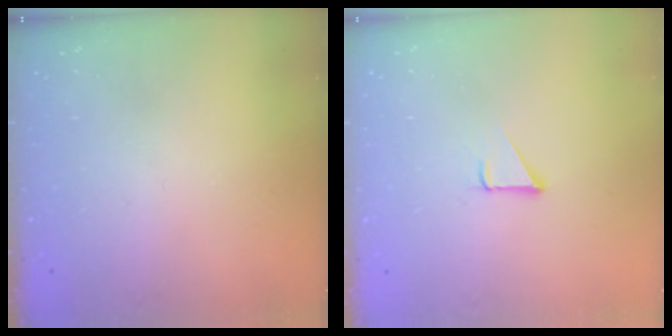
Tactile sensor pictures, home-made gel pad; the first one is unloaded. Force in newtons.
{"total": 1.9, "press": 1.9, "slide": 0.1}